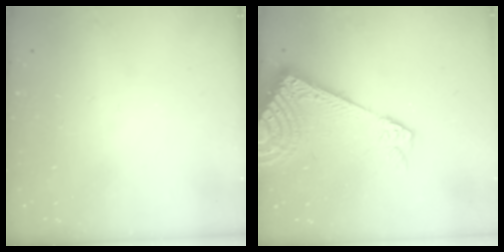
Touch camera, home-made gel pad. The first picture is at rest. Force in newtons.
{"total": 12.4, "press": 12.2, "slide": 2.0}